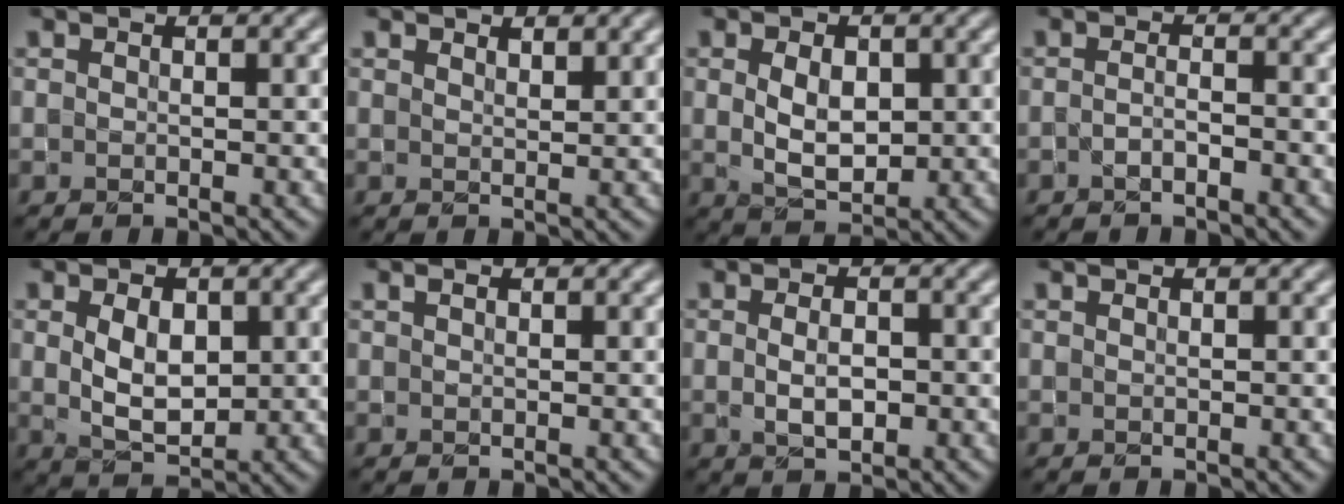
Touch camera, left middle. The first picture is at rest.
{"total": 1.4, "force": [1.3, 0.3, 0.5], "torque": [-0.012, 0.000, 0.023]}
{"total": 3.7, "force": [0.4, 2.4, 2.9], "torque": [-0.058, -0.001, 0.010]}
{"total": 1.3, "force": [-1.0, 0.3, 0.8], "torque": [-0.018, 0.001, -0.020]}
{"total": 4.2, "force": [0.5, 2.6, 3.2], "torque": [-0.066, -0.001, 0.013]}
{"total": 0.6, "force": [0.4, 0.3, 0.4], "torque": [-0.009, 0.002, 0.008]}
{"total": 2.5, "force": [-0.1, 1.4, 2.1], "torque": [-0.041, -0.002, -0.002]}
{"total": 0.0}